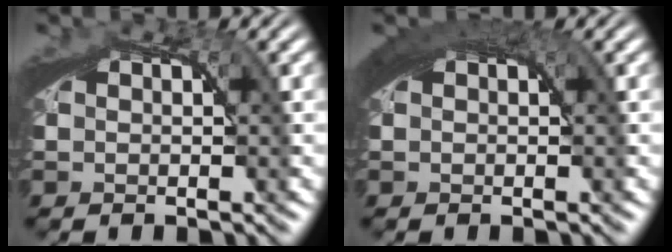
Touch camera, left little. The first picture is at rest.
{"total": 2.9, "force": [1.5, 0.8, 2.4], "torque": [-0.026, 0.014, 0.017]}